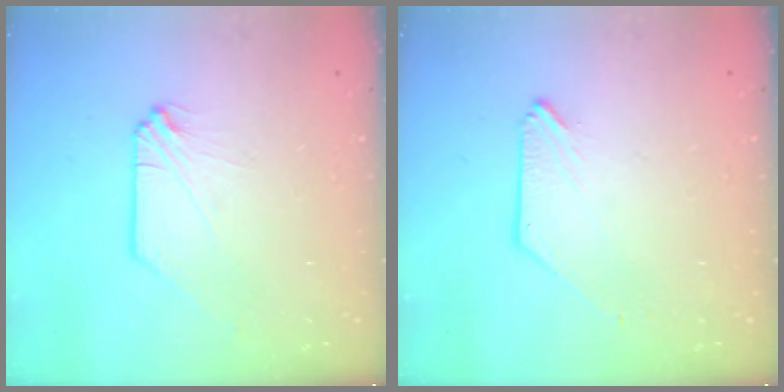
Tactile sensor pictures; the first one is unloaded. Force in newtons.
{"total": 0.0}